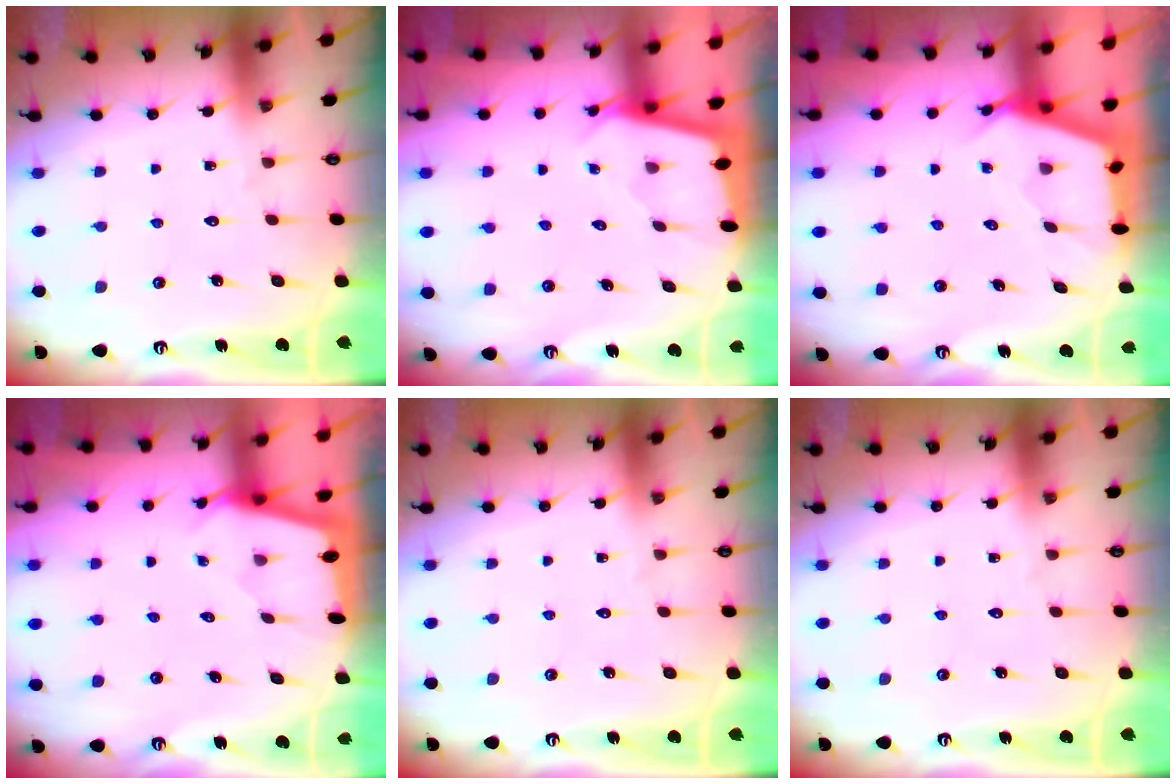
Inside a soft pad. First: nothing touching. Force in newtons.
{"total": 1.9, "press": 1.9, "slide": 0.2}
{"total": 2.5, "press": 2.5, "slide": 0.3}
{"total": 1.9, "press": 1.9, "slide": 0.1}
{"total": 0.0}
{"total": 0.0}